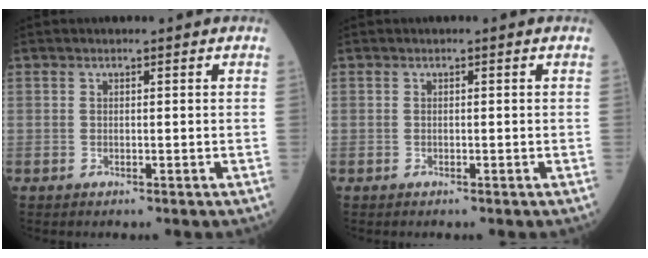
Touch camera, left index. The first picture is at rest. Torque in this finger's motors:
{"motor_torque": [0.00, 0.15, 0.03, 0.01]}